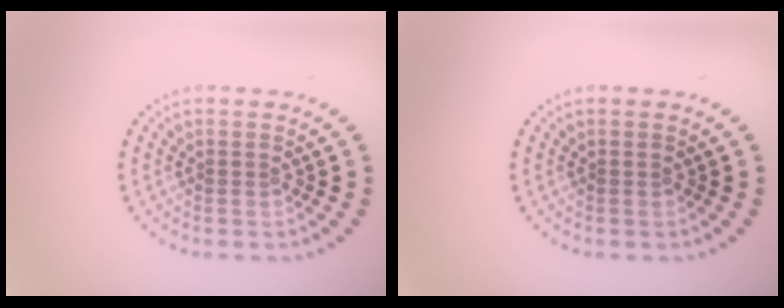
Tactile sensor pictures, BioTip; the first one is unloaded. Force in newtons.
{"total": 0.0}